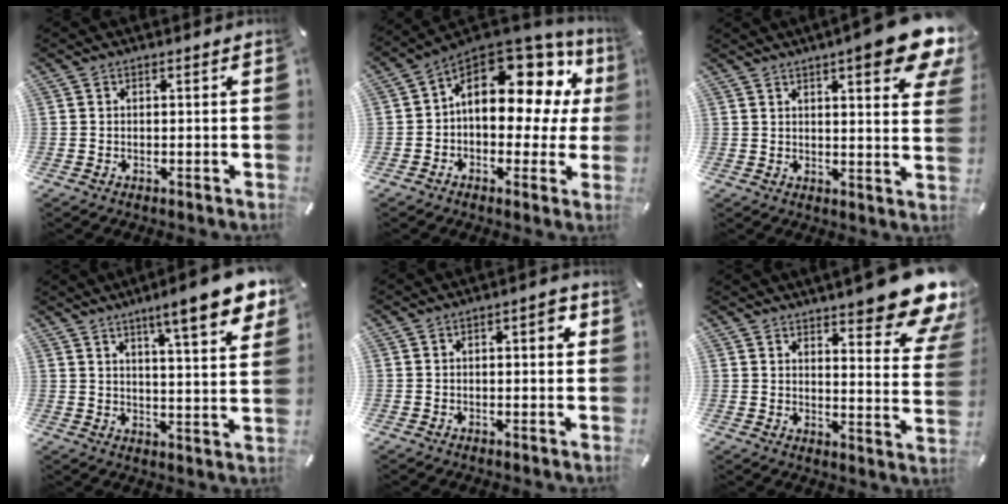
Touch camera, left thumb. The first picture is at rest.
{"total": 16.7, "force": [6.4, 10.1, 11.7], "torque": [-0.170, -0.048, 0.101]}
{"total": 11.9, "force": [7.1, 2.1, 9.3], "torque": [-0.132, -0.040, 0.115]}
{"total": 12.5, "force": [8.3, 1.9, 9.2], "torque": [-0.138, -0.044, 0.130]}
{"total": 3.5, "force": [0.3, 1.5, 3.1], "torque": [-0.036, 0.003, -0.004]}
{"total": 14.2, "force": [10.5, 3.8, 8.8], "torque": [-0.118, -0.087, 0.175]}